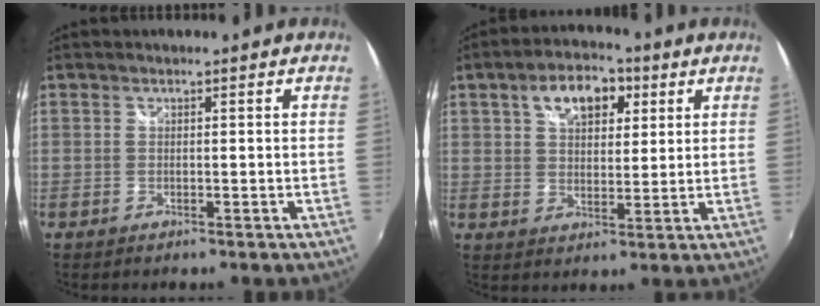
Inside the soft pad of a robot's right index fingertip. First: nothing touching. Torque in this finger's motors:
{"motor_torque": [0.25, 0.11, 0.25, 0.09]}